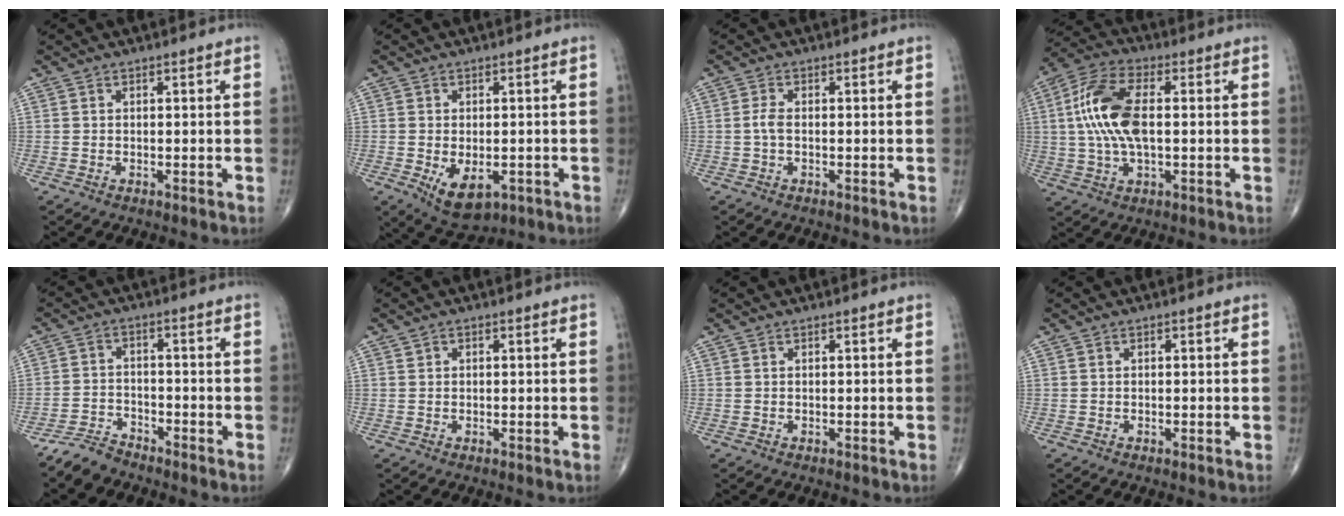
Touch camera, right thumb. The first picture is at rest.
{"total": 7.6, "force": [-2.3, 4.4, 5.7], "torque": [-0.082, -0.004, -0.024]}
{"total": 1.8, "force": [-0.3, 0.8, 1.6], "torque": [-0.036, 0.000, -0.008]}
{"total": 13.5, "force": [1.0, 6.2, 11.9], "torque": [-0.254, 0.018, 0.016]}
{"total": 4.5, "force": [-4.2, 1.5, 0.5], "torque": [-0.009, 0.015, -0.086]}
{"total": 0.7, "force": [0.2, 0.6, 0.3], "torque": [-0.001, 0.001, 0.002]}
{"total": 0.0}
{"total": 0.0}